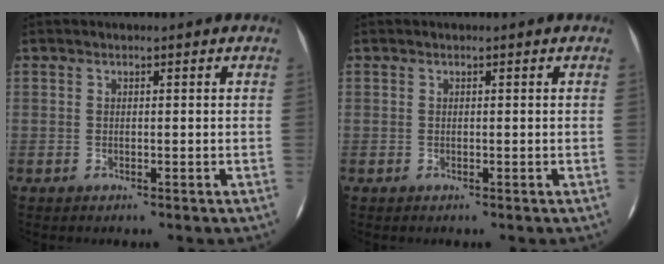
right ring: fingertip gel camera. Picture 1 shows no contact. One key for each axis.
{"total": 0.0}